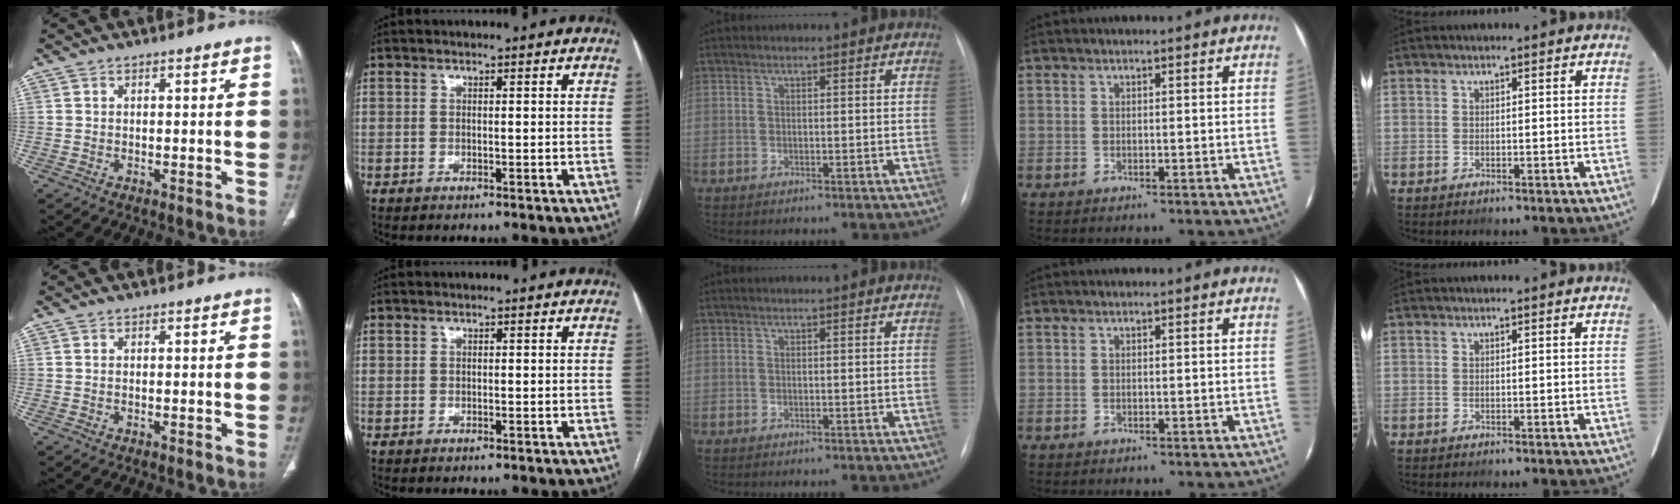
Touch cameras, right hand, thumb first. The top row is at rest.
{}